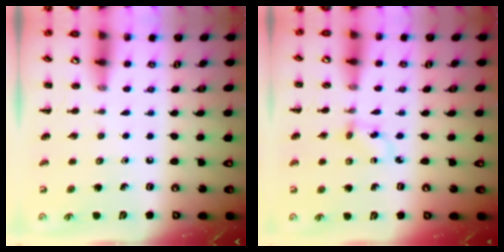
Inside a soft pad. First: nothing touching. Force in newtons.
{"total": 2.1, "press": 1.9, "slide": 1.0}